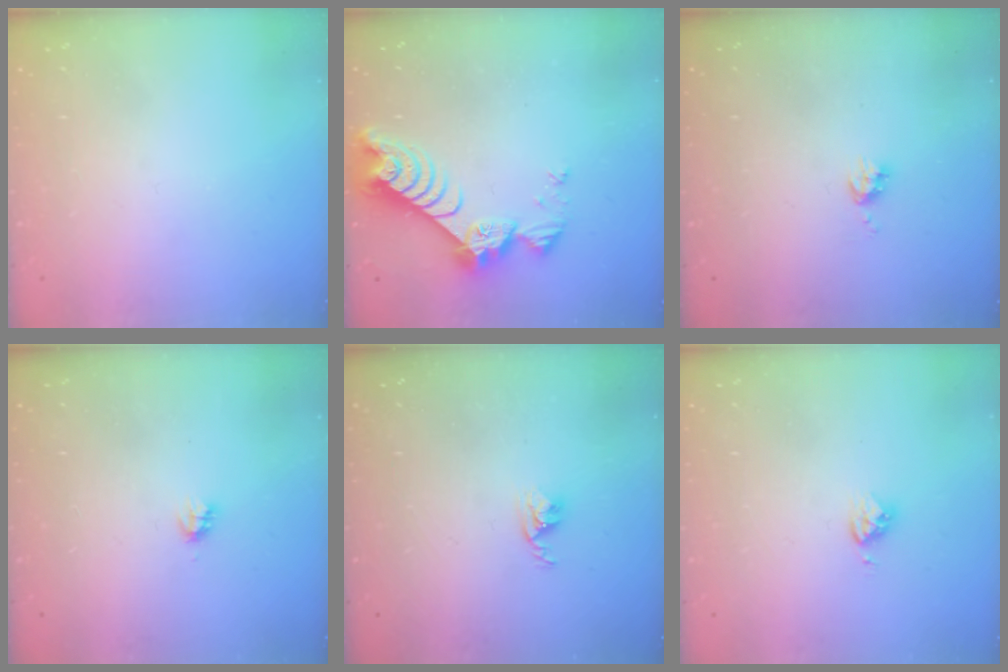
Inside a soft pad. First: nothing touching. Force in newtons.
{"total": 9.4, "press": 9.4, "slide": 0.9}
{"total": 5.4, "press": 5.3, "slide": 0.7}
{"total": 2.7, "press": 2.7, "slide": 0.2}
{"total": 2.9, "press": 2.9, "slide": 0.4}
{"total": 3.9, "press": 3.8, "slide": 0.4}